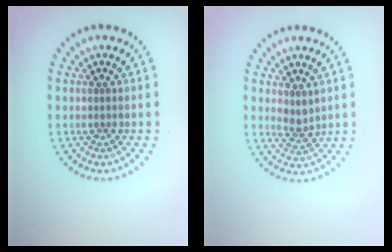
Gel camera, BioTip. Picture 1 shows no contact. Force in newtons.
{"total": 1.8, "press": 1.3, "slide": 1.1}